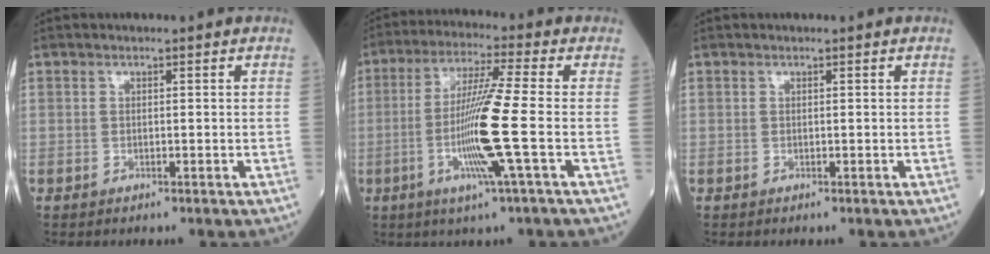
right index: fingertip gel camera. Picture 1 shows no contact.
{"total": 11.3, "force": [-2.5, -1.7, 10.9], "torque": [-0.216, -0.013, -0.051]}
{"total": 0.0}